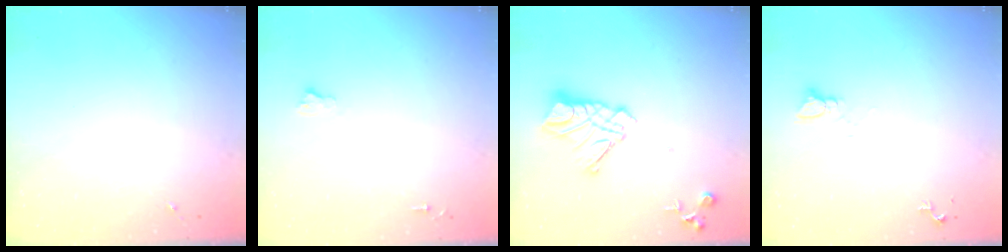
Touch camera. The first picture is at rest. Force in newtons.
{"total": 2.7, "press": 2.7, "slide": 0.0}
{"total": 13.7, "press": 13.6, "slide": 1.2}
{"total": 2.2, "press": 2.2, "slide": 0.1}